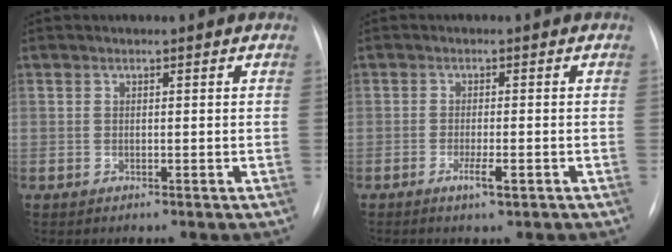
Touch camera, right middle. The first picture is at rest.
{"total": 2.2, "force": [-1.1, 0.0, 1.9], "torque": [-0.036, -0.004, -0.019]}